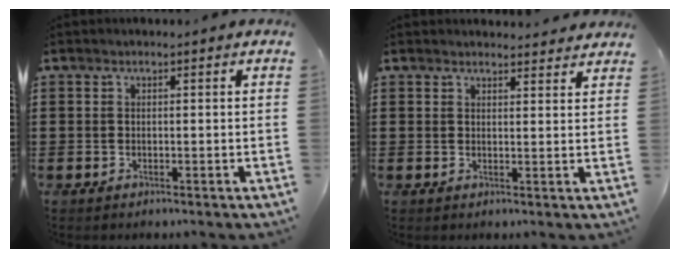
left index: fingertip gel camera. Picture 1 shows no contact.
{"total": 2.1, "force": [2.1, 0.3, 0.1], "torque": [0.001, -0.005, 0.038]}